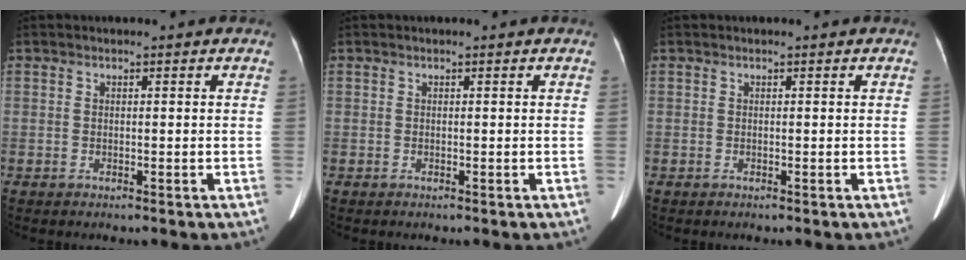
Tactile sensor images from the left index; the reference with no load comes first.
{"total": 0.0}
{"total": 0.0}